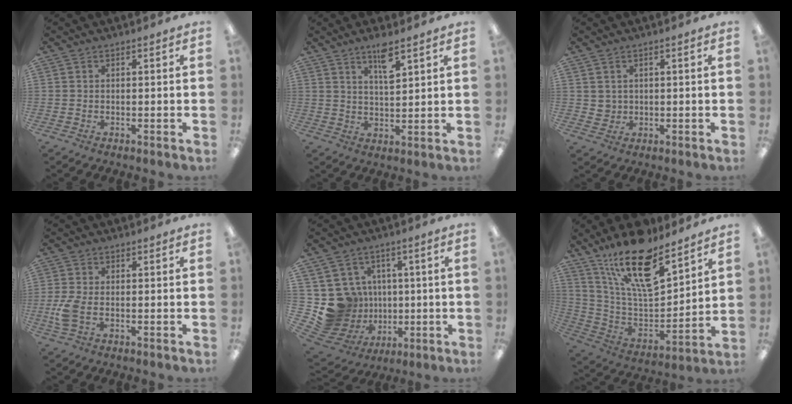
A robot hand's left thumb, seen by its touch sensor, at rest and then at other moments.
{"total": 6.5, "force": [4.3, 1.6, 4.5], "torque": [-0.077, -0.018, 0.070]}
{"total": 2.4, "force": [1.3, 2.0, 0.1], "torque": [-0.008, 0.002, 0.024]}
{"total": 5.6, "force": [-1.0, 2.9, 4.7], "torque": [-0.102, 0.001, -0.019]}
{"total": 12.6, "force": [0.2, 12.4, 2.3], "torque": [-0.076, -0.006, 0.035]}
{"total": 20.9, "force": [14.7, 7.3, 12.9], "torque": [-0.231, -0.092, 0.257]}